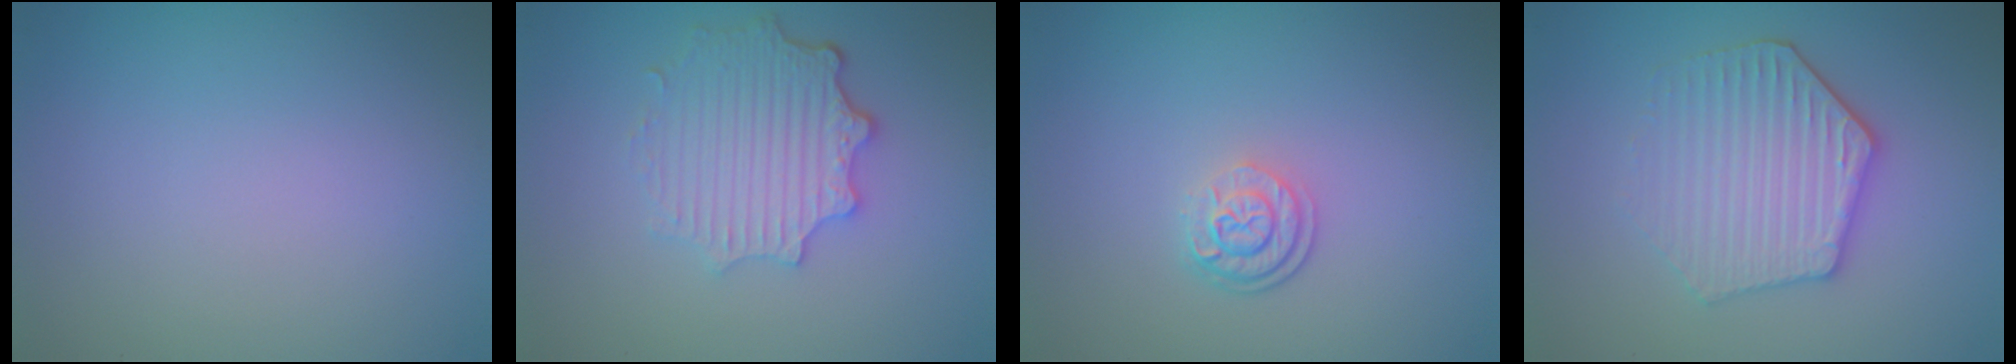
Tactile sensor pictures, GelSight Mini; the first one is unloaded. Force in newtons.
{"total": 4.5, "press": 3.6, "slide": 2.7}
{"total": 2.6, "press": 1.9, "slide": 1.7}
{"total": 4.4, "press": 4.0, "slide": 1.8}